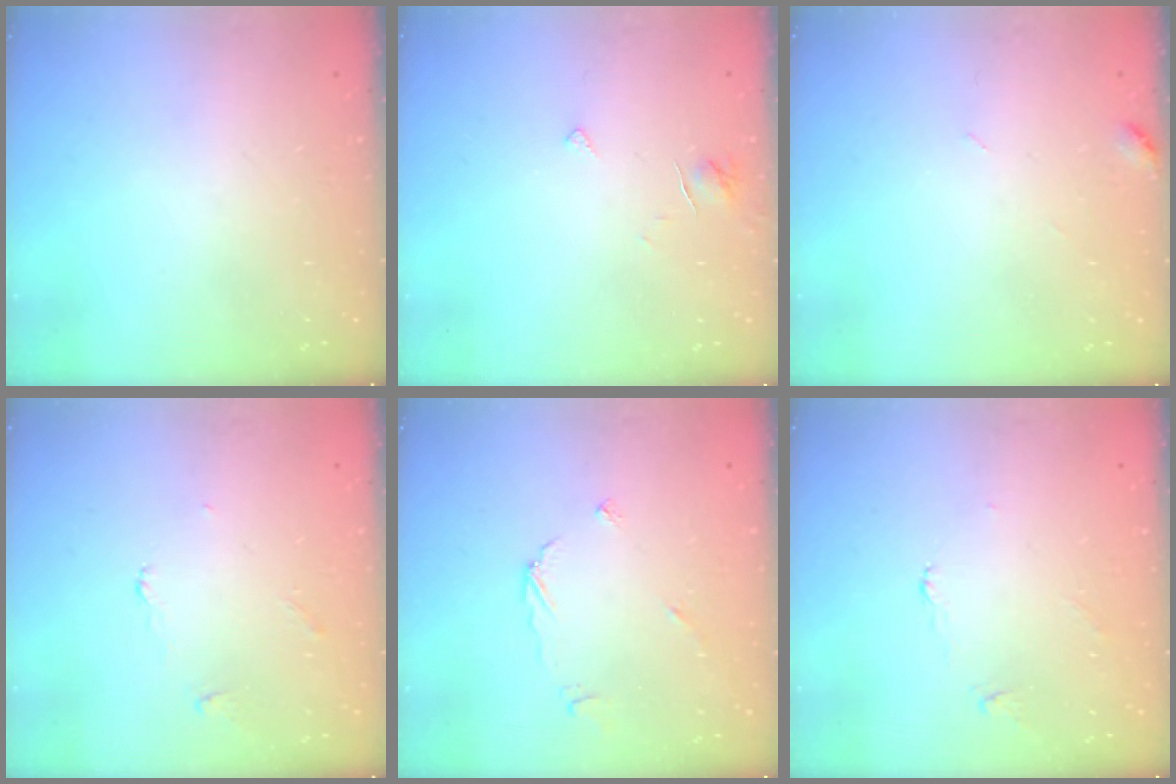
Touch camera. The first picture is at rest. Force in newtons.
{"total": 3.2, "press": 3.2, "slide": 0.3}
{"total": 3.9, "press": 3.8, "slide": 0.4}
{"total": 2.5, "press": 2.5, "slide": 0.3}
{"total": 3.4, "press": 3.4, "slide": 0.4}
{"total": 1.9, "press": 1.8, "slide": 0.3}